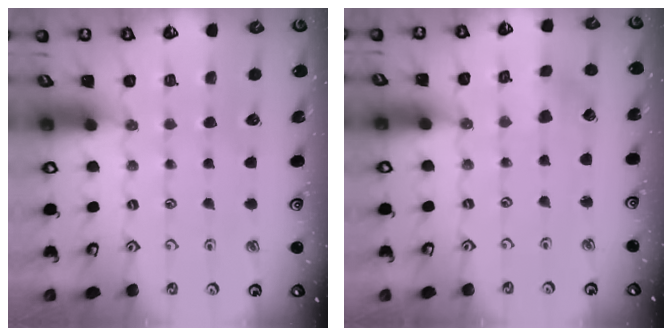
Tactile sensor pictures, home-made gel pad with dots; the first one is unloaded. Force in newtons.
{"total": 1.5, "press": 1.5, "slide": 0.2}